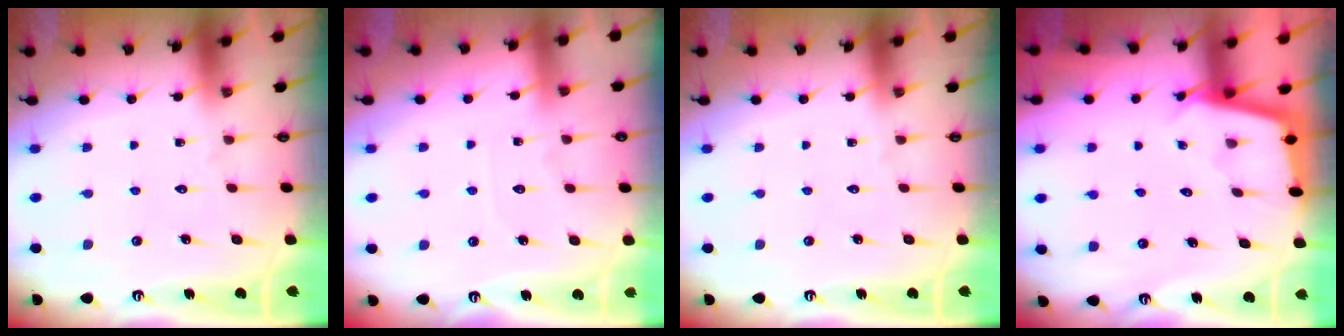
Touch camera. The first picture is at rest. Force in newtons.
{"total": 2.8, "press": 2.8, "slide": 0.4}
{"total": 0.0}
{"total": 2.5, "press": 2.5, "slide": 0.2}